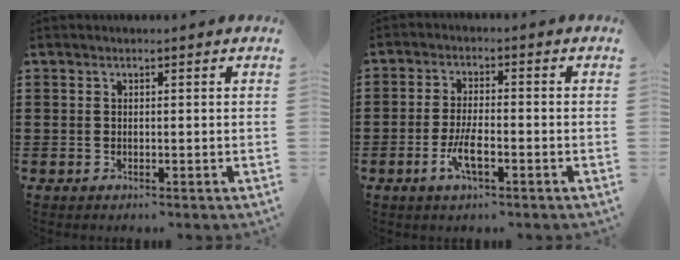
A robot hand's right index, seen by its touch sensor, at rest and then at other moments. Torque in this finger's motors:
{"motor_torque": [1.12, 1.02, 0.44, 0.09]}